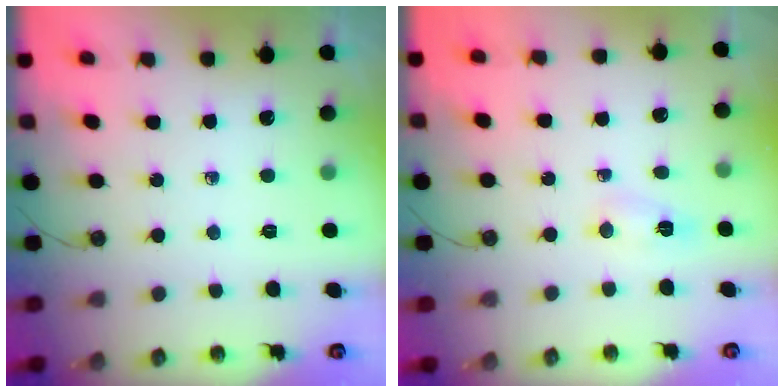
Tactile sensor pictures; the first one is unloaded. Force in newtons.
{"total": 4.6, "press": 4.6, "slide": 0.6}